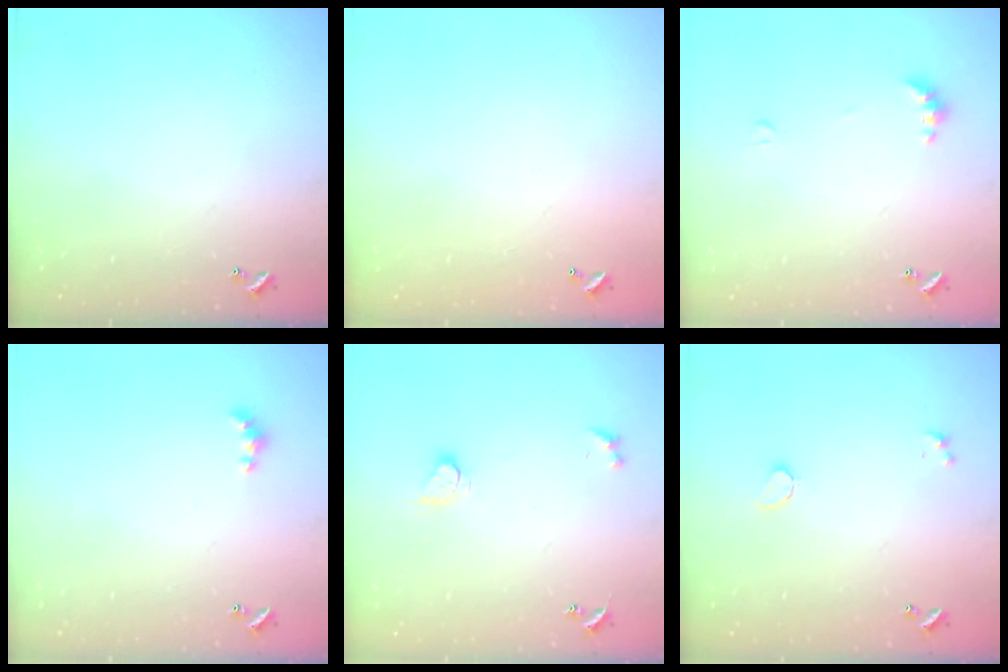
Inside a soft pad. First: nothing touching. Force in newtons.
{"total": 3.0, "press": 3.0, "slide": 0.1}
{"total": 3.2, "press": 3.1, "slide": 0.8}
{"total": 2.8, "press": 2.8, "slide": 0.5}
{"total": 2.7, "press": 2.7, "slide": 0.3}
{"total": 0.6, "press": 0.4, "slide": 0.5}